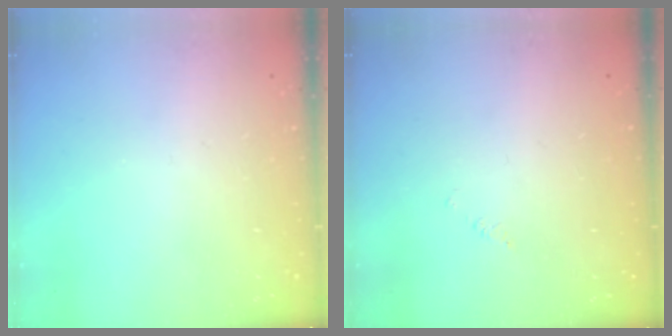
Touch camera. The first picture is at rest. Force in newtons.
{"total": 1.7, "press": 1.7, "slide": 0.3}